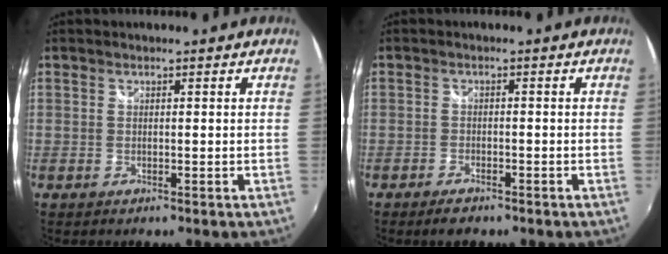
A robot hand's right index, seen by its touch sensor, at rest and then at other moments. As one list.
[{"total": 3.1, "force": [-2.4, 1.3, 1.5], "torque": [-0.039, -0.006, -0.043]}]